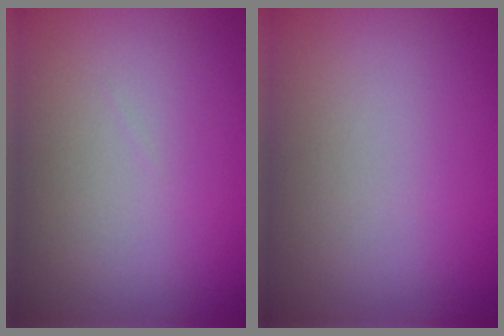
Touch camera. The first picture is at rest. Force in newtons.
{"total": 0.0}